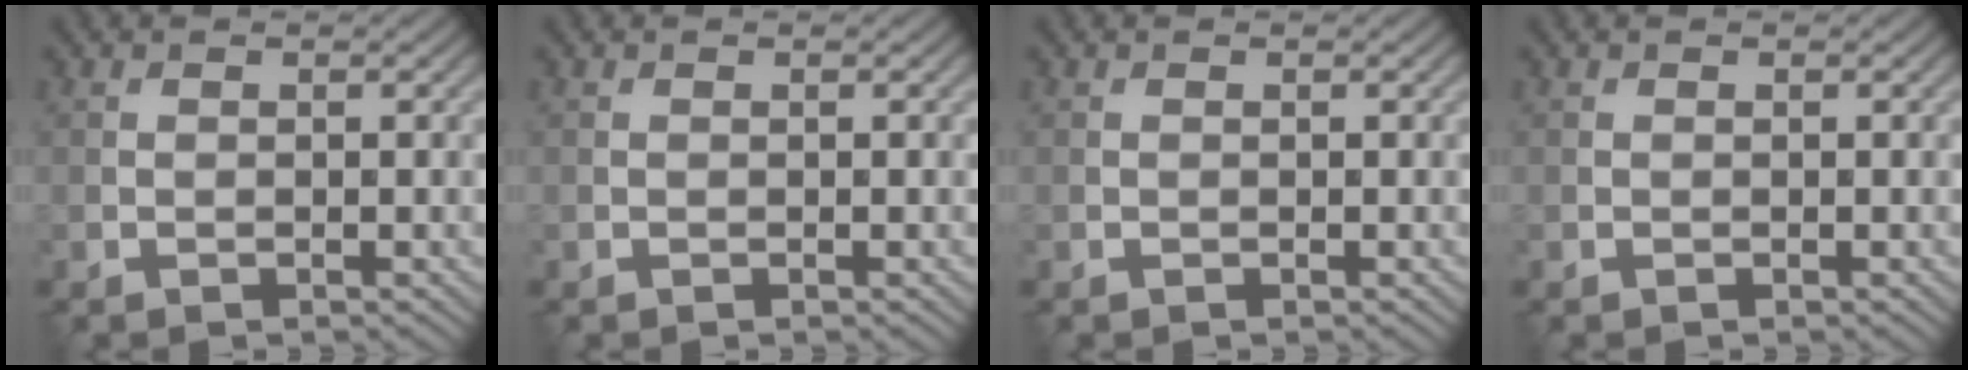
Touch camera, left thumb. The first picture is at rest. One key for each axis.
{"total": 0.0}
{"total": 0.0}
{"total": 0.0}